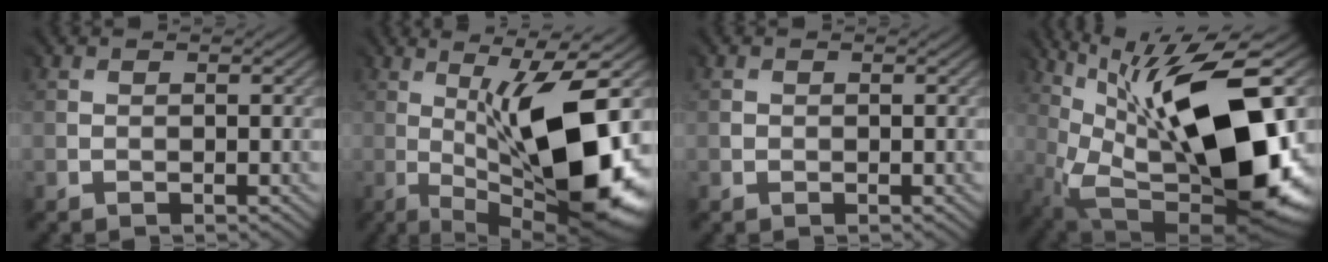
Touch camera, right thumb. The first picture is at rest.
{"total": 15.3, "force": [-0.6, 4.4, 14.7], "torque": [-0.211, 0.007, -0.014]}
{"total": 0.5, "force": [-0.1, 0.5, -0.2], "torque": [0.004, -0.005, -0.003]}
{"total": 16.8, "force": [3.1, 6.0, 15.3], "torque": [-0.255, 0.018, 0.053]}